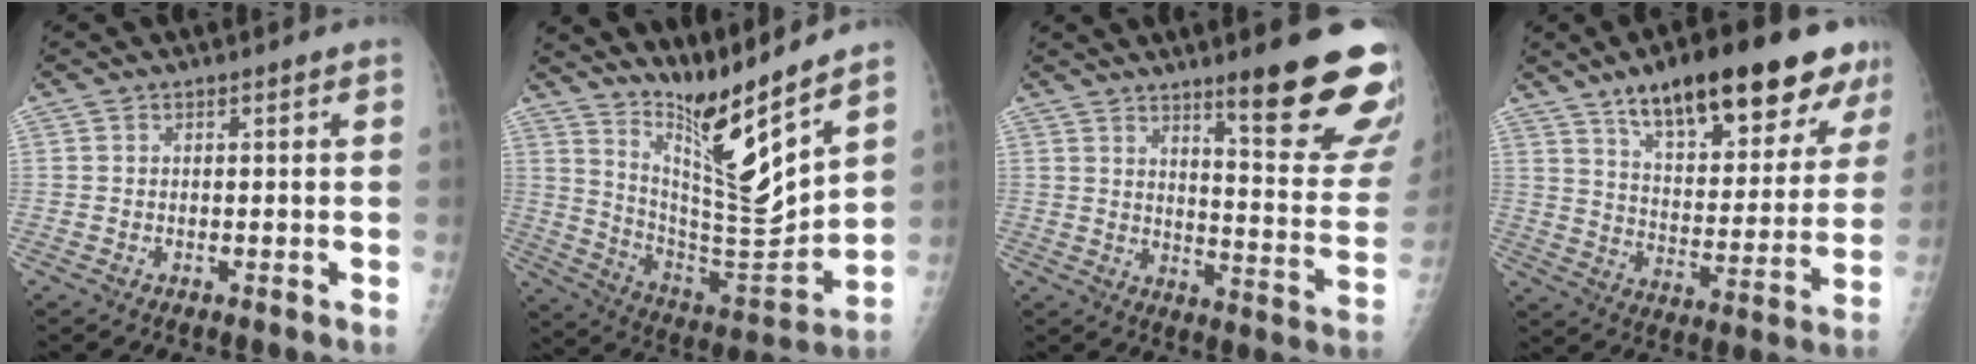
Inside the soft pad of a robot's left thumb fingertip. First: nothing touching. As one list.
[{"total": 16.4, "force": [12.8, 0.8, 10.2], "torque": [-0.143, -0.101, 0.244]}, {"total": 19.9, "force": [12.4, 3.0, 15.3], "torque": [-0.167, -0.085, 0.177]}, {"total": 23.7, "force": [15.2, 8.0, 16.3], "torque": [-0.198, -0.045, 0.232]}]